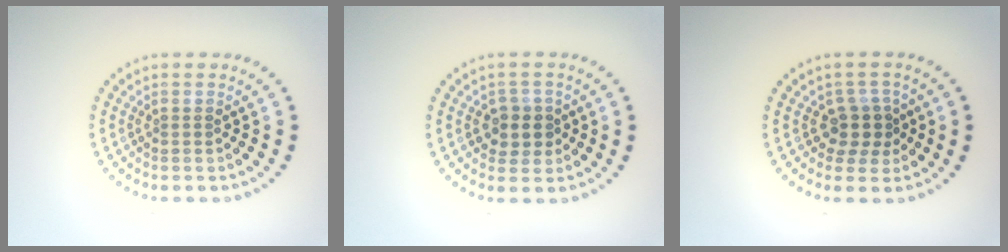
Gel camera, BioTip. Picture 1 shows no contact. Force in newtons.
{"total": 2.5, "press": 2.4, "slide": 0.8}
{"total": 2.6, "press": 2.1, "slide": 1.5}